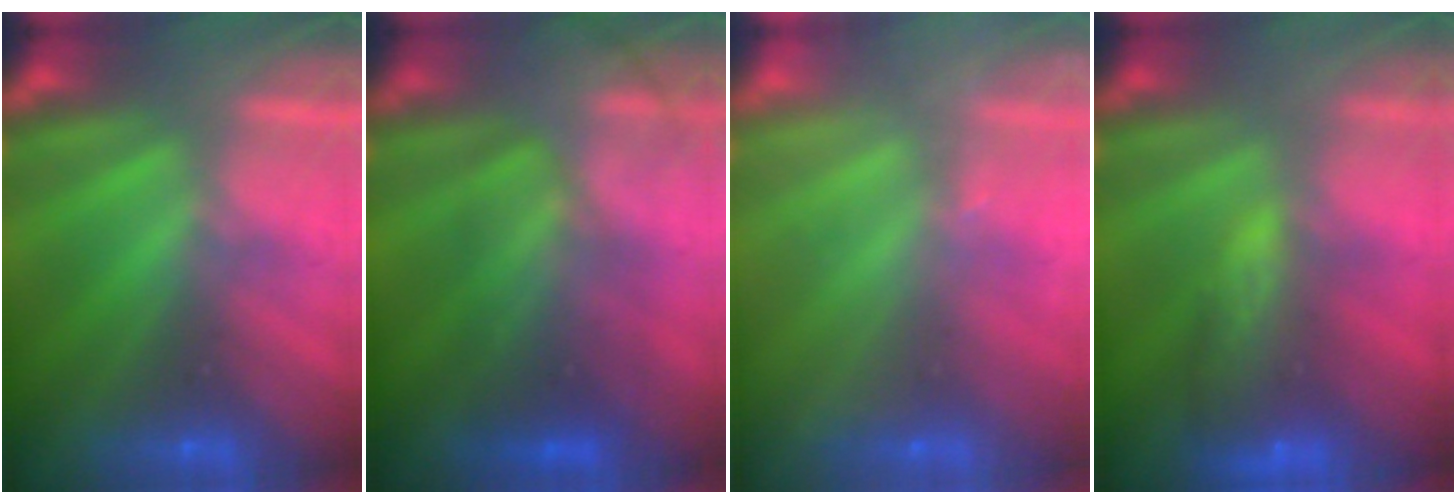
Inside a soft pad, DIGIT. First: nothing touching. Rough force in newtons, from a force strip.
{"total": 2.9}
{"total": 2.2}
{"total": 7.3}